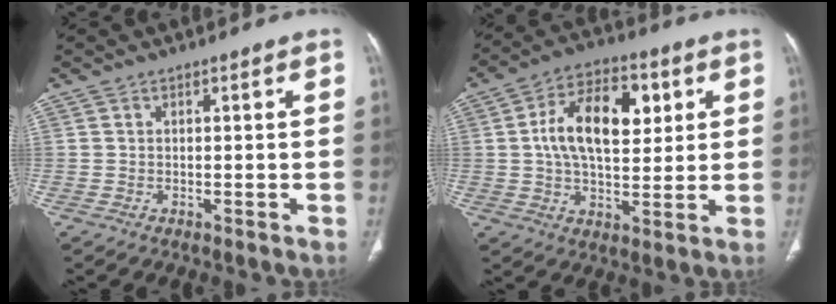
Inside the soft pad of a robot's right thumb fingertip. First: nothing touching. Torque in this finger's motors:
{"motor_torque": [1.01, 3.03, 0.90, -0.61, 0.28]}